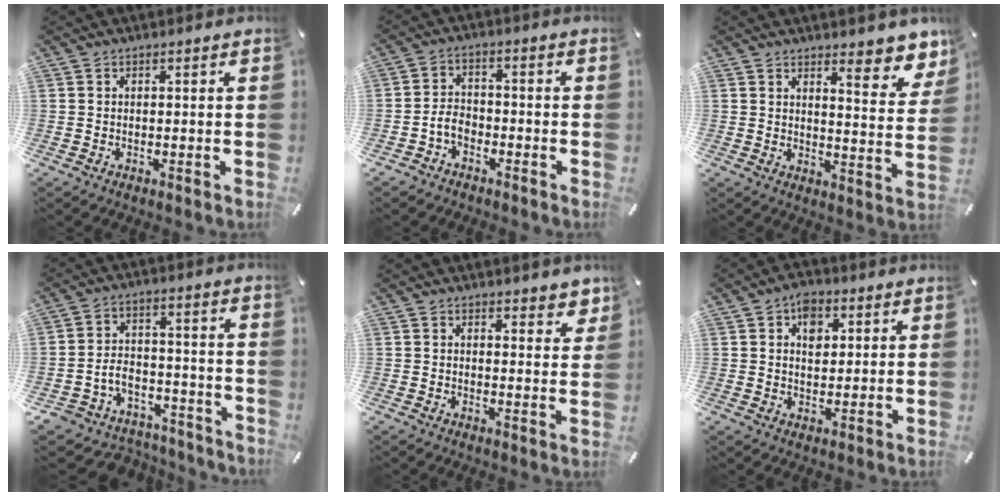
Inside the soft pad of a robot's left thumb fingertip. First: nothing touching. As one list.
[{"total": 4.7, "force": [-2.5, 3.3, 2.2], "torque": [-0.050, 0.013, -0.050]}, {"total": 9.0, "force": [7.1, 3.0, 4.6], "torque": [-0.041, -0.061, 0.119]}, {"total": 6.6, "force": [-2.8, 5.8, 1.7], "torque": [-0.037, 0.016, -0.049]}, {"total": 3.7, "force": [3.1, 1.7, 0.8], "torque": [0.008, -0.023, 0.052]}, {"total": 5.8, "force": [2.1, 4.2, 3.4], "torque": [-0.035, -0.007, 0.029]}]